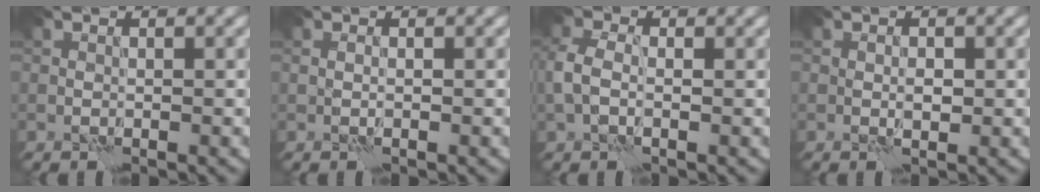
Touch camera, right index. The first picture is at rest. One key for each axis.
{"total": 0.5, "fx": 0.0, "fy": 0.1, "fz": 0.5, "tx": -0.012, "ty": -0.001, "tz": 0.001}
{"total": 3.1, "fx": -0.2, "fy": 2.1, "fz": 2.3, "tx": -0.060, "ty": 0.006, "tz": -0.011}
{"total": 1.2, "fx": 0.0, "fy": 0.6, "fz": 1.0, "tx": -0.020, "ty": -0.001, "tz": 0.002}